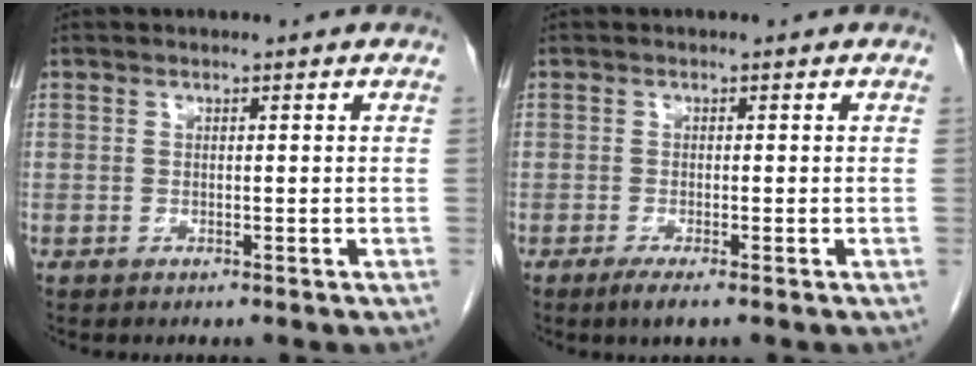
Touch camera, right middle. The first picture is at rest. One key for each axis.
{"total": 2.0, "fx": -1.2, "fy": -0.1, "fz": 1.6, "tx": -0.031, "ty": -0.007, "tz": -0.024}